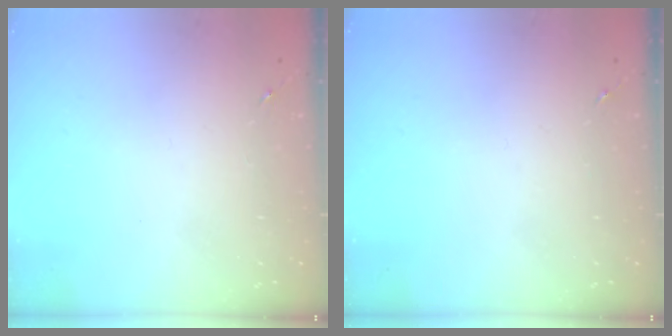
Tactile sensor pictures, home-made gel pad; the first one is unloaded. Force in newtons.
{"total": 0.0}